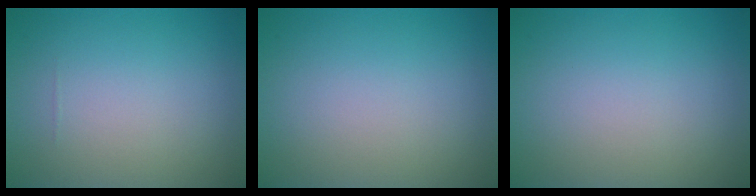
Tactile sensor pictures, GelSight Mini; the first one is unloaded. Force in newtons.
{"total": 0.0}
{"total": 0.0}